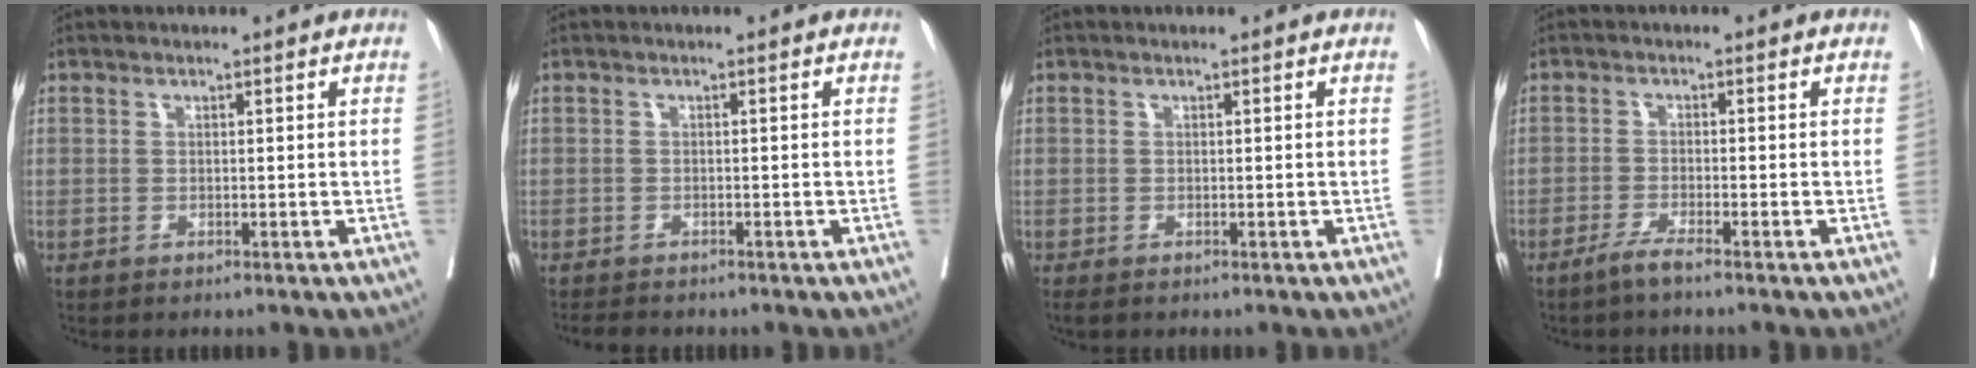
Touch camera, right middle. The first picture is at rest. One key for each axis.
{"total": 3.0, "fx": -2.7, "fy": 0.9, "fz": 0.9, "tx": -0.015, "ty": -0.006, "tz": -0.039}
{"total": 0.9, "fx": -0.7, "fy": 0.3, "fz": 0.4, "tx": -0.007, "ty": -0.004, "tz": -0.012}
{"total": 2.4, "fx": -1.9, "fy": -0.4, "fz": 1.3, "tx": -0.031, "ty": -0.004, "tz": -0.041}